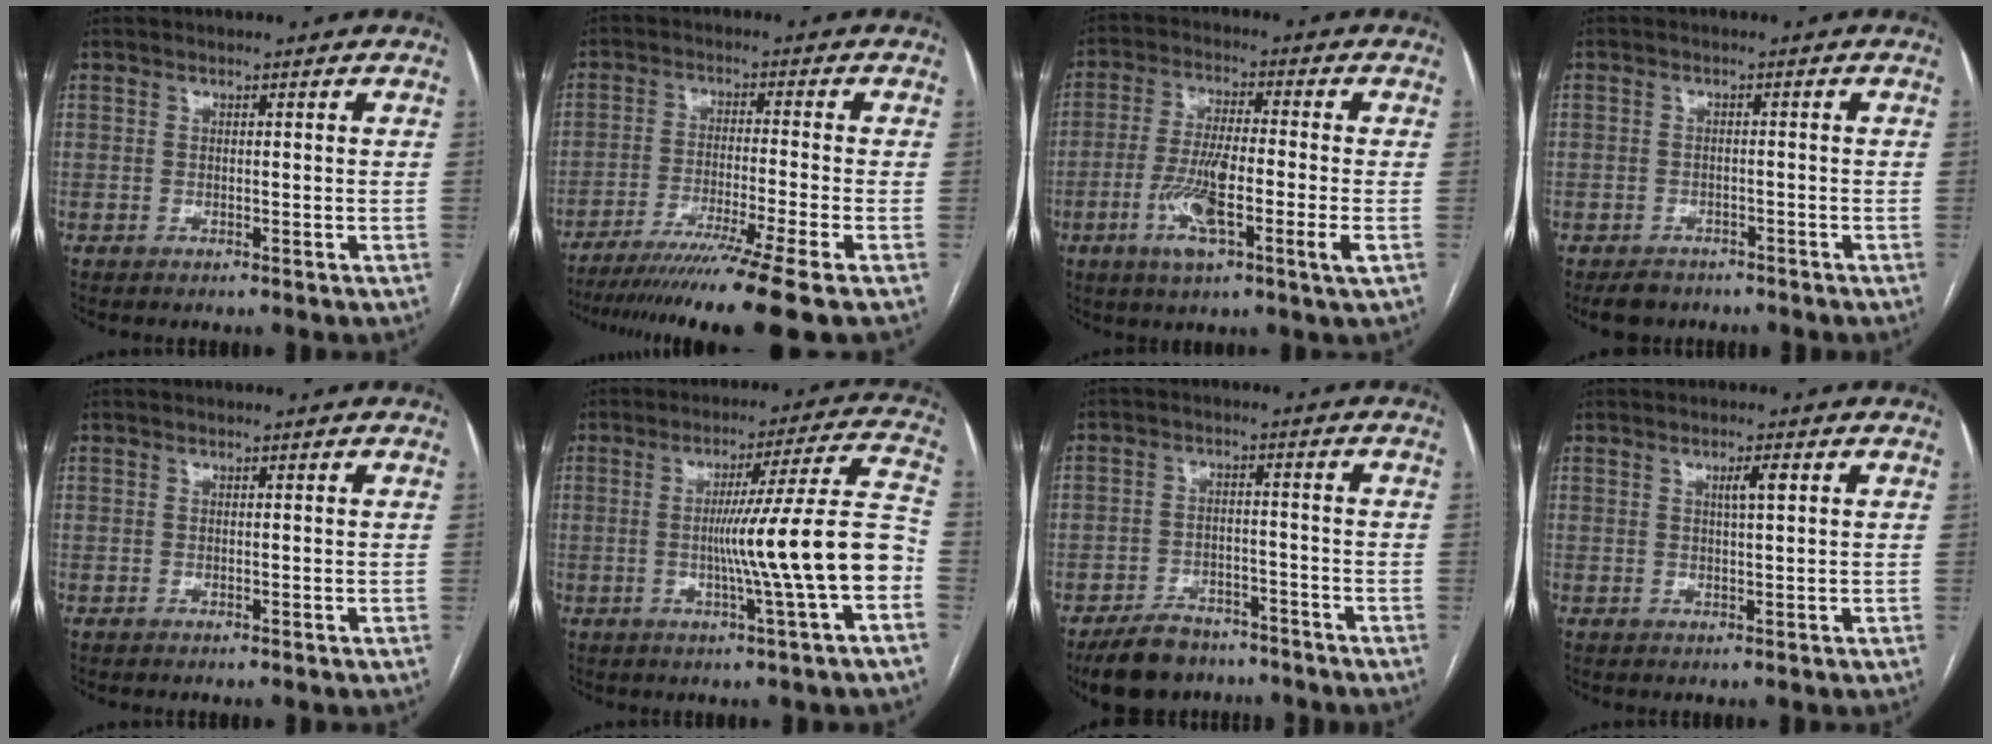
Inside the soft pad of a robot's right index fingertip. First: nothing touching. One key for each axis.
{"total": 15.0, "fx": -11.7, "fy": -2.7, "fz": 9.0, "tx": -0.129, "ty": -0.048, "tz": -0.186}
{"total": 11.1, "fx": -3.3, "fy": 0.8, "fz": 10.5, "tx": -0.203, "ty": -0.008, "tz": -0.063}
{"total": 3.8, "fx": -2.8, "fy": 2.5, "fz": 0.5, "tx": -0.009, "ty": 0.006, "tz": -0.043}
{"total": 0.0}
{"total": 14.7, "fx": -3.2, "fy": -1.8, "fz": 14.2, "tx": -0.209, "ty": 0.007, "tz": -0.053}
{"total": 8.8, "fx": -7.1, "fy": 4.4, "fz": 2.7, "tx": -0.045, "ty": -0.003, "tz": -0.115}
{"total": 2.3, "fx": 0.8, "fy": 0.1, "fz": 2.1, "tx": -0.038, "ty": 0.002, "tz": 0.014}